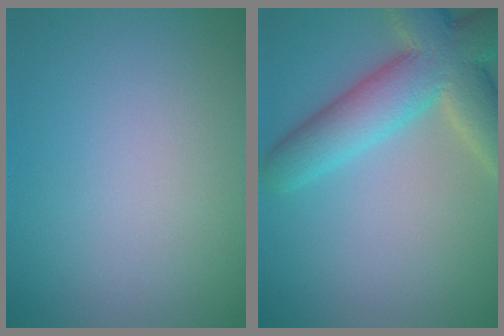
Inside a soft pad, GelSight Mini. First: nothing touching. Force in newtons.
{"total": 9.2, "press": 9.2, "slide": 0.7}